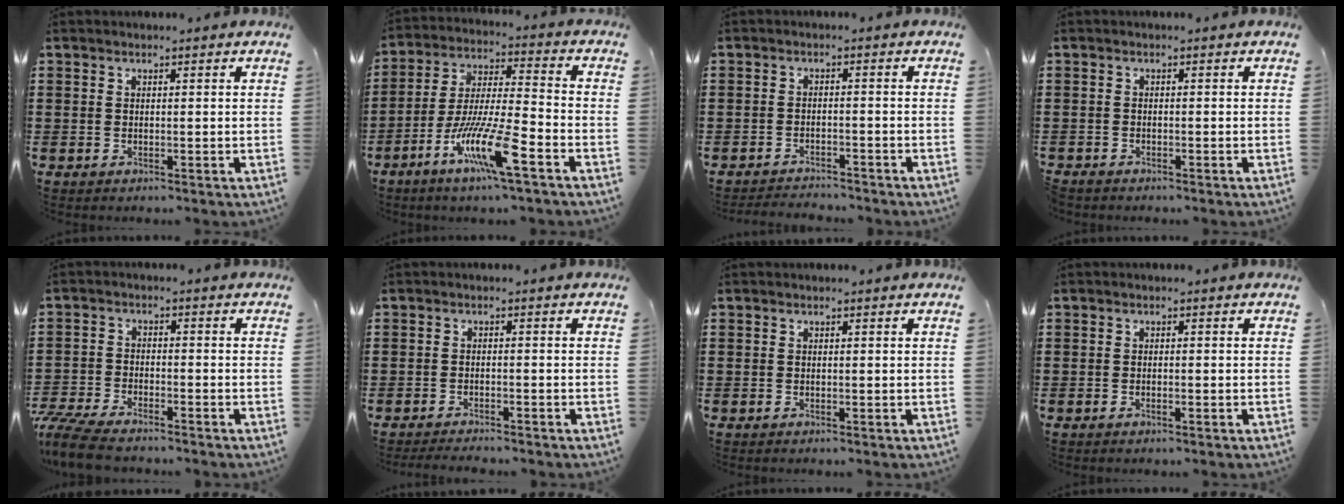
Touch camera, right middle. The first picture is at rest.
{"total": 11.5, "force": [-6.5, 1.4, 9.4], "torque": [-0.190, -0.004, -0.125]}
{"total": 2.3, "force": [-2.3, 0.2, 0.1], "torque": [-0.007, 0.000, -0.049]}
{"total": 0.8, "force": [-0.8, 0.1, -0.1], "torque": [0.000, 0.002, -0.017]}
{"total": 5.7, "force": [-5.3, 0.8, 2.0], "torque": [-0.064, -0.008, -0.111]}
{"total": 1.7, "force": [-1.7, 0.0, 0.4], "torque": [-0.010, 0.000, -0.033]}
{"total": 0.0}
{"total": 0.6, "force": [-0.3, 0.1, 0.5], "torque": [-0.010, -0.002, -0.006]}